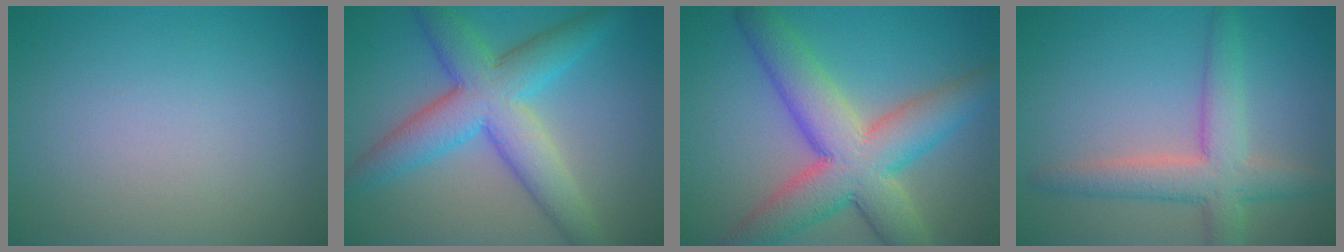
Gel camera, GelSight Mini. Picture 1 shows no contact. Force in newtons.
{"total": 7.8, "press": 7.8, "slide": 0.1}
{"total": 9.7, "press": 9.7, "slide": 0.2}
{"total": 5.1, "press": 5.1, "slide": 0.3}